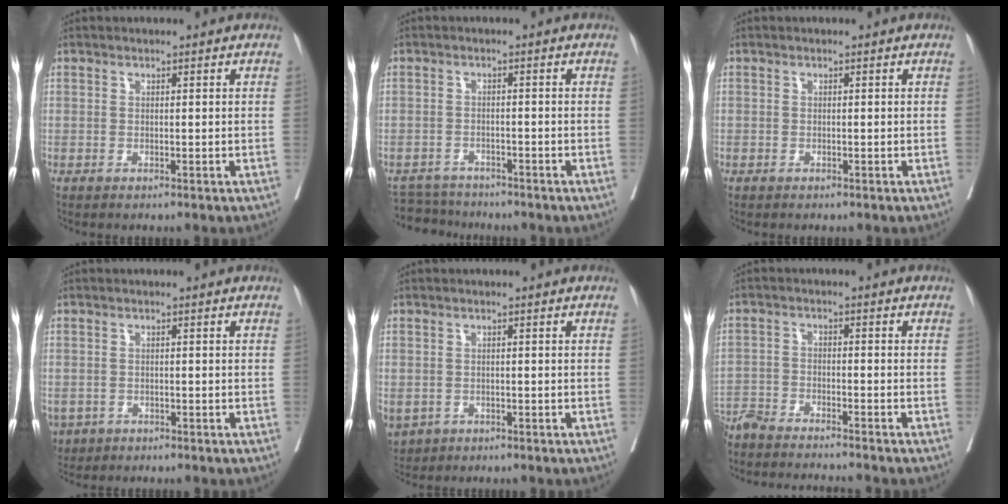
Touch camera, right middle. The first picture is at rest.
{"total": 4.8, "force": [-4.7, 0.8, -0.5], "torque": [0.009, -0.004, -0.081]}
{"total": 0.9, "force": [-0.2, 0.9, -0.1], "torque": [0.007, 0.007, -0.008]}
{"total": 4.0, "force": [-2.2, 3.1, 1.2], "torque": [-0.022, -0.001, -0.033]}
{"total": 6.5, "force": [-2.9, 5.2, 2.7], "torque": [-0.076, -0.006, -0.038]}
{"total": 12.0, "force": [-11.3, 0.3, 3.9], "torque": [-0.044, -0.009, -0.176]}